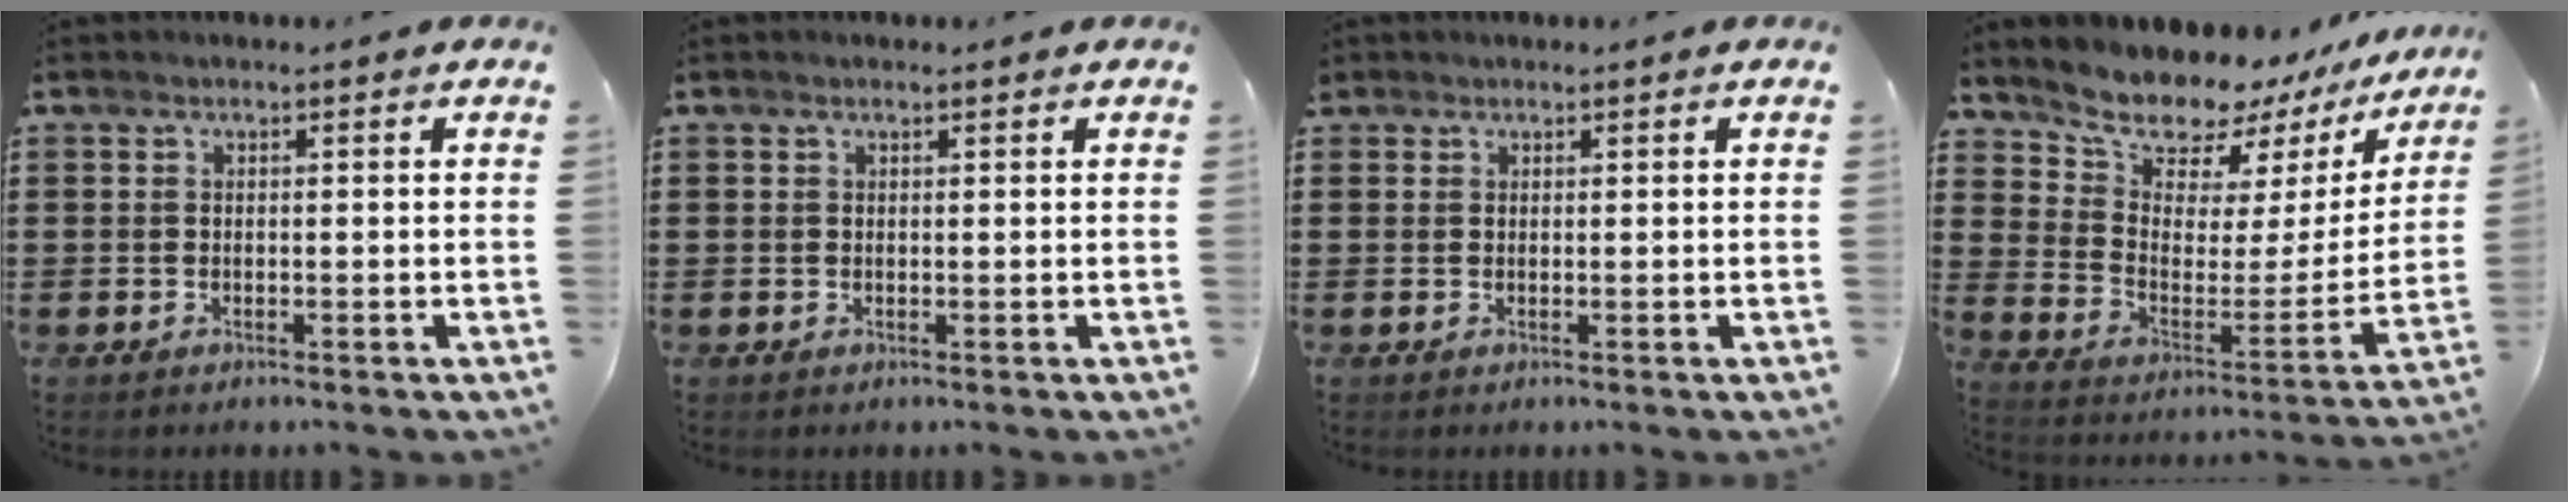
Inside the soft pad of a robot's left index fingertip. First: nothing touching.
{"total": 0.6, "force": [0.4, 0.1, 0.3], "torque": [-0.007, 0.001, 0.008]}
{"total": 0.9, "force": [0.7, 0.6, 0.1], "torque": [-0.003, 0.003, 0.015]}
{"total": 9.3, "force": [8.9, 2.2, 1.7], "torque": [-0.063, -0.081, 0.152]}